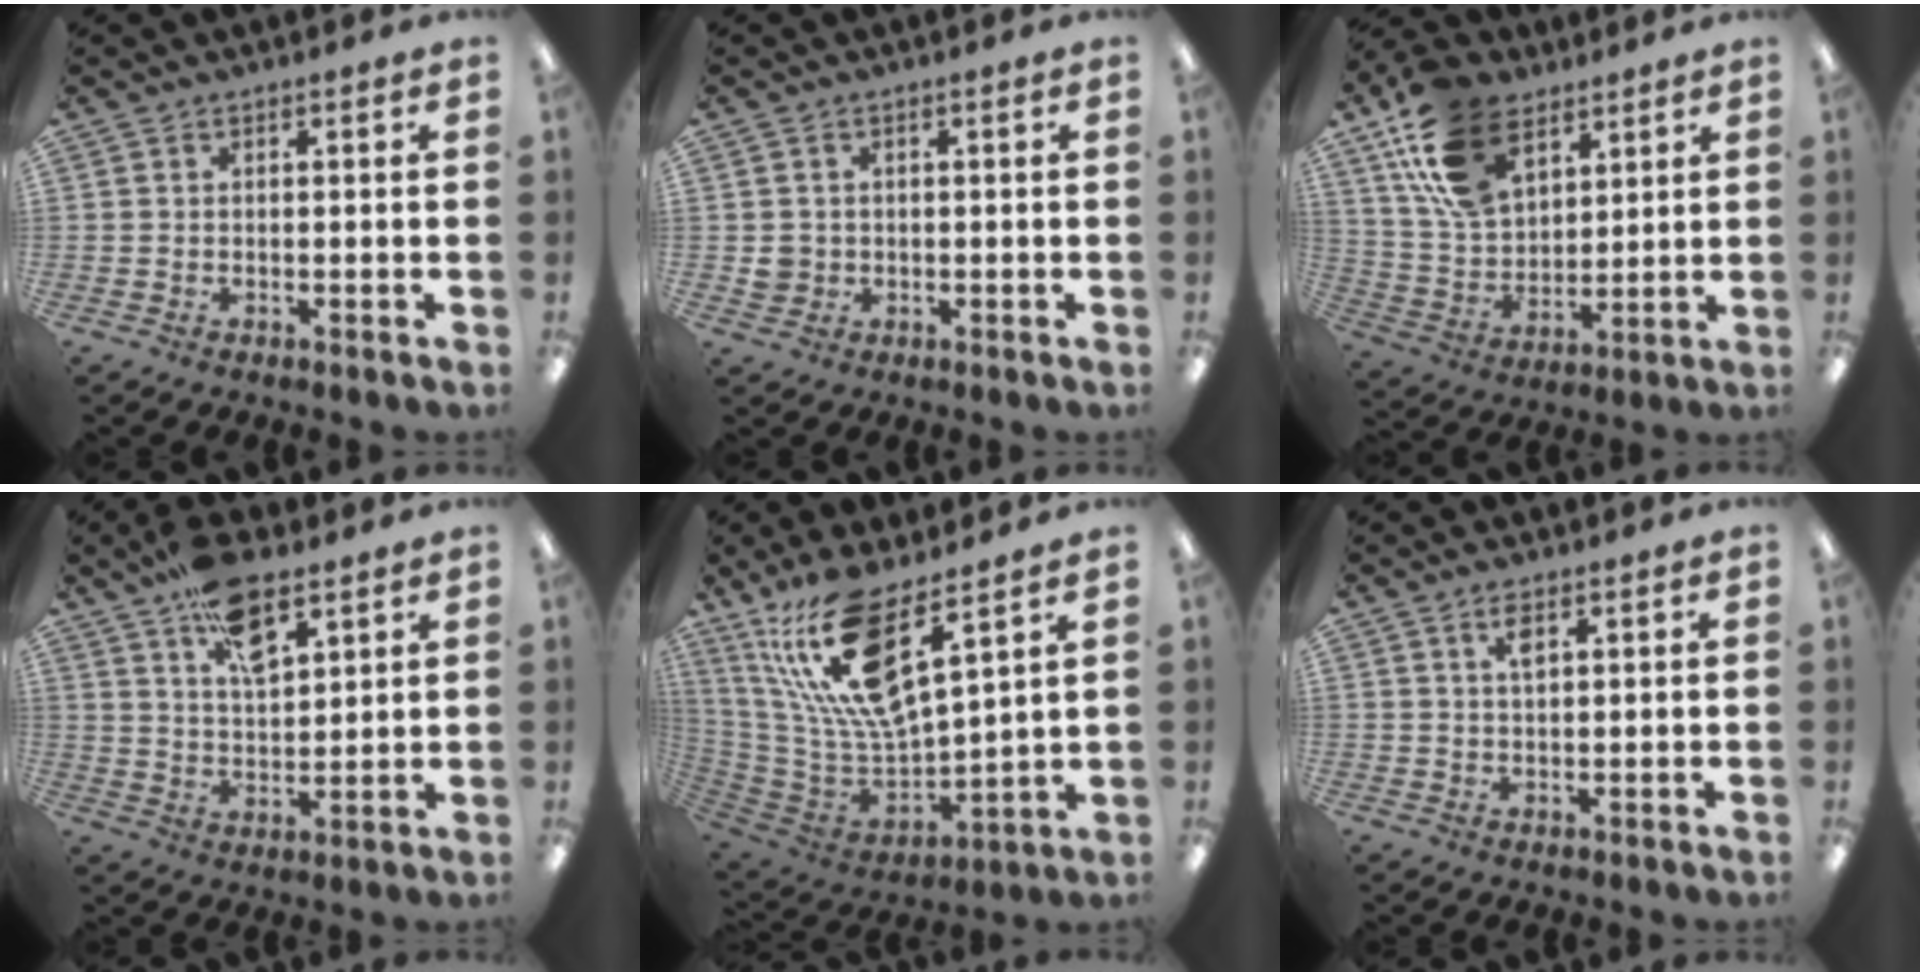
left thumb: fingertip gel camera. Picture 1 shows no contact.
{"total": 3.1, "force": [0.1, 3.0, 0.8], "torque": [-0.009, 0.003, 0.002]}
{"total": 18.4, "force": [10.4, 11.5, 10.1], "torque": [-0.204, -0.028, 0.198]}
{"total": 12.1, "force": [7.7, 5.6, 7.5], "torque": [-0.114, -0.035, 0.135]}
{"total": 18.6, "force": [11.5, 5.5, 13.6], "torque": [-0.292, -0.069, 0.194]}
{"total": 3.0, "force": [1.8, 1.1, 2.1], "torque": [-0.039, 0.001, 0.029]}